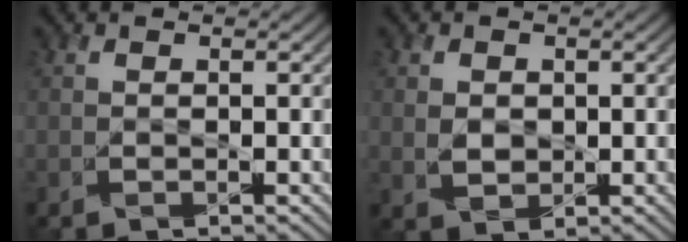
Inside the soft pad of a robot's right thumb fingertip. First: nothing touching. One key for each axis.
{"total": 2.3, "fx": 0.3, "fy": 1.9, "fz": 1.2, "tx": -0.031, "ty": -0.004, "tz": 0.007}